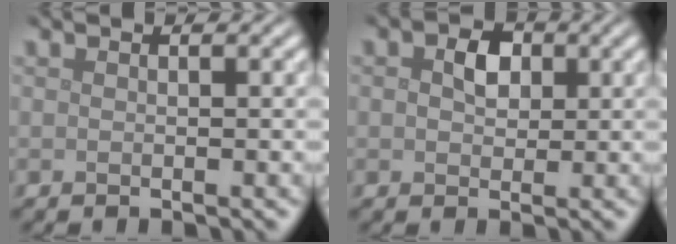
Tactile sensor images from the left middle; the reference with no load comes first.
{"total": 2.4, "force": [0.5, 1.8, 1.5], "torque": [-0.030, 0.002, 0.006]}